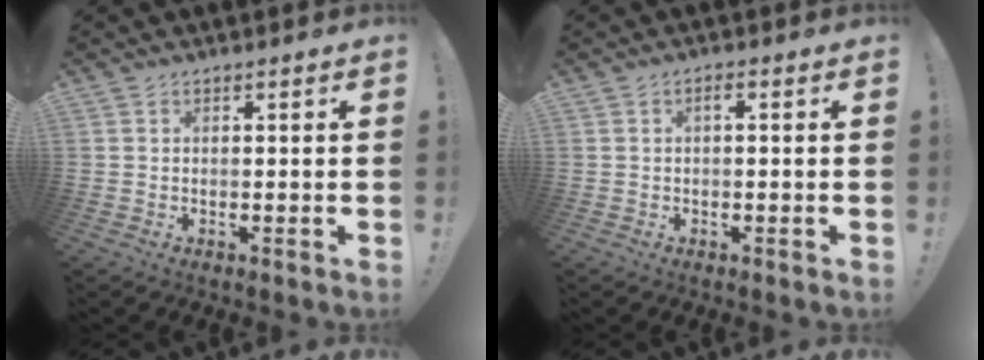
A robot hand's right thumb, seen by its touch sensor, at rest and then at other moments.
{"total": 1.4, "force": [-0.5, 0.3, 1.3], "torque": [-0.031, 0.009, -0.009]}